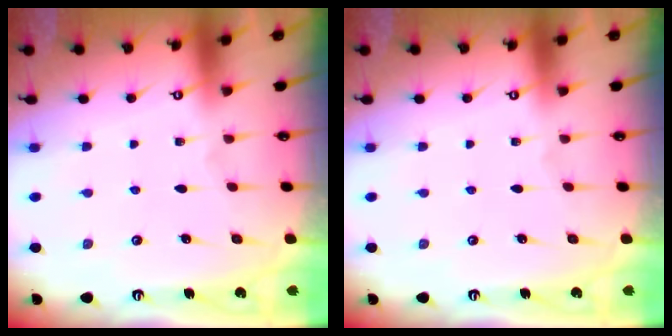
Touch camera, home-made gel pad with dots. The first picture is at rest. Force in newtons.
{"total": 0.0}